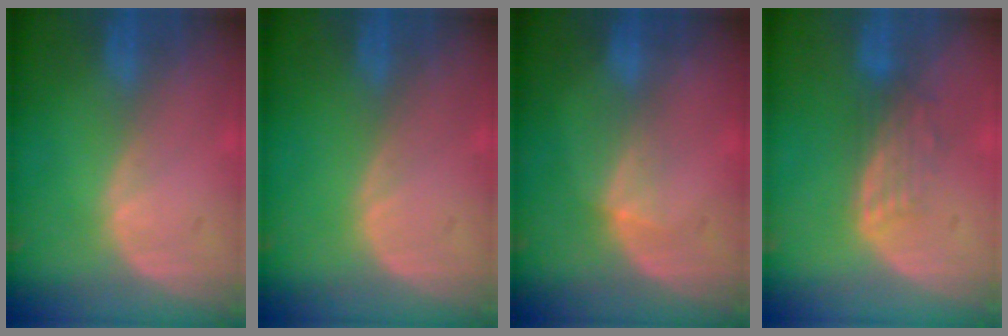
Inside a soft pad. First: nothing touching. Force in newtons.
{"total": 0.0}
{"total": 2.4, "press": 2.1, "slide": 1.2}
{"total": 3.9, "press": 3.3, "slide": 2.1}